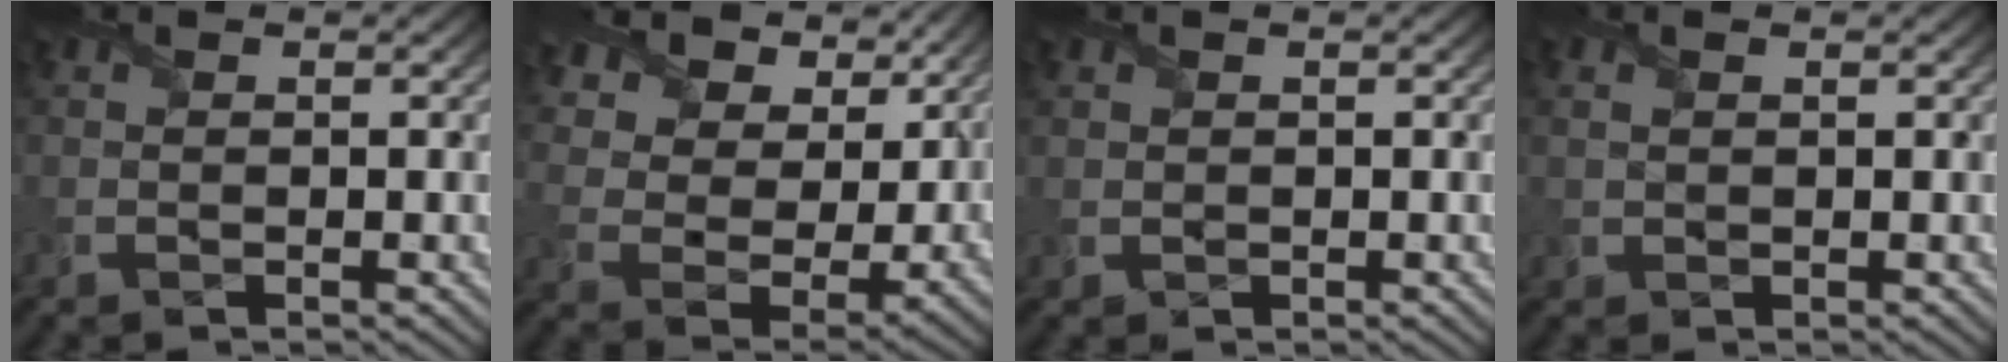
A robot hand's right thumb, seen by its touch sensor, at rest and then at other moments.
{"total": 13.0, "force": [7.1, 8.0, 7.3], "torque": [-0.167, 0.019, 0.123]}
{"total": 0.5, "force": [0.3, 0.4, -0.1], "torque": [-0.003, -0.001, 0.008]}
{"total": 1.4, "force": [0.7, 0.8, 0.8], "torque": [-0.024, 0.000, 0.016]}